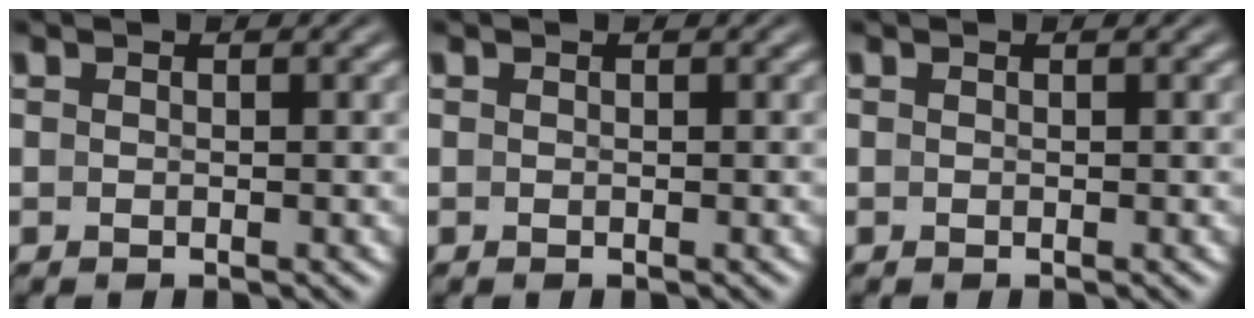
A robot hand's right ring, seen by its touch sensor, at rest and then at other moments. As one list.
[{"total": 0.0}, {"total": 0.0}]